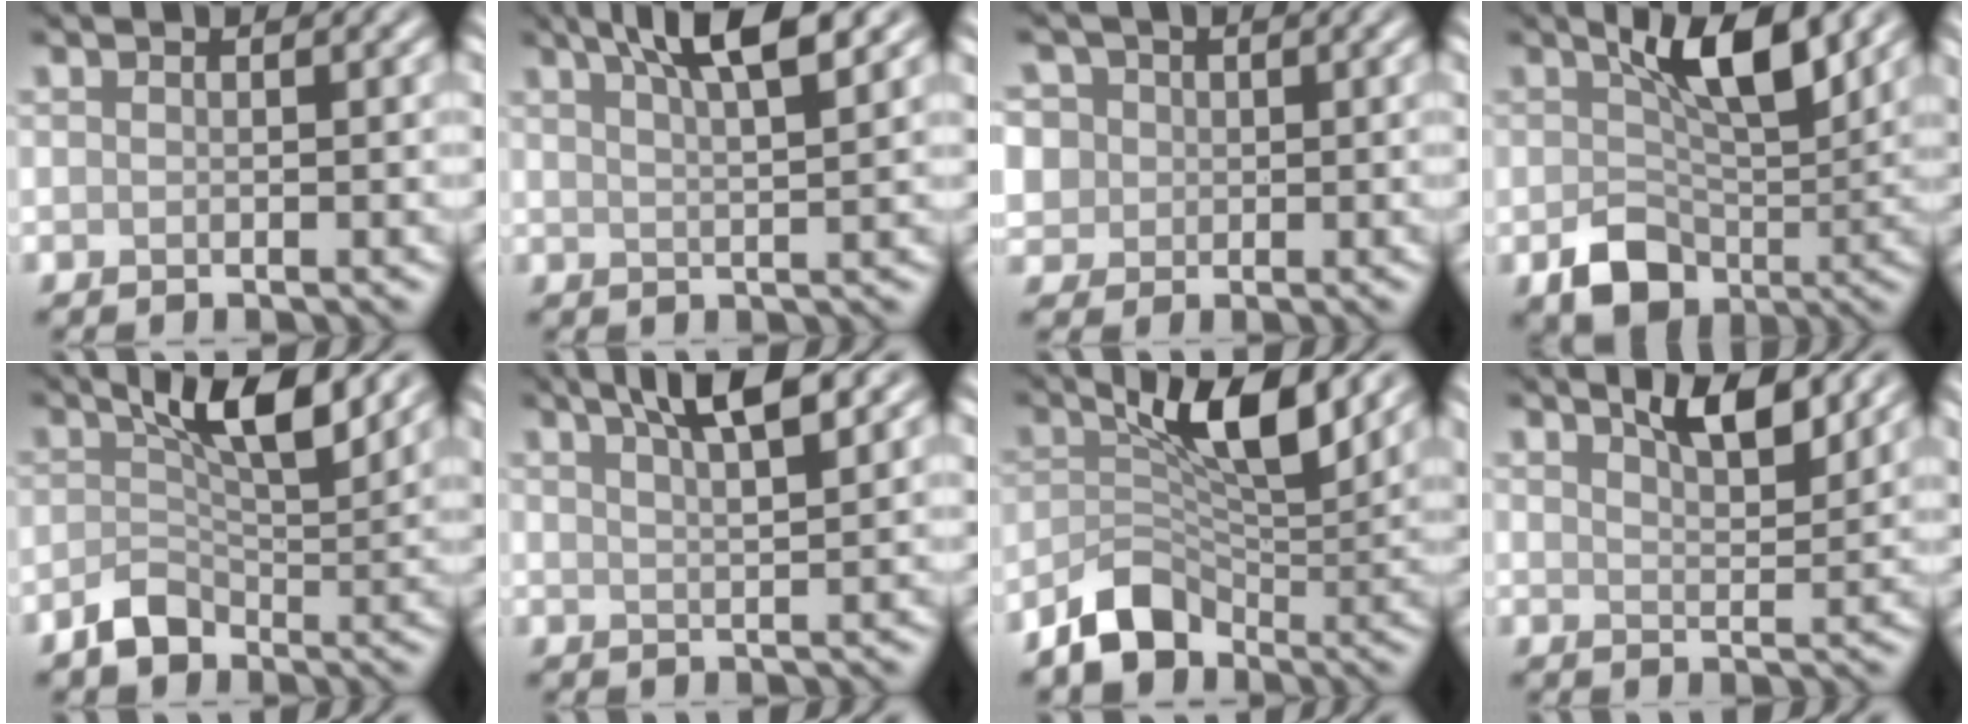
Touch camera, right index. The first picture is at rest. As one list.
[{"total": 5.8, "force": [3.5, 1.3, 4.4], "torque": [-0.058, 0.020, 0.050]}, {"total": 6.3, "force": [2.0, 5.3, 2.5], "torque": [-0.059, 0.028, 0.016]}, {"total": 6.5, "force": [0.6, 4.0, 5.0], "torque": [-0.082, -0.010, 0.014]}, {"total": 4.3, "force": [0.0, 2.3, 3.6], "torque": [-0.058, 0.006, 0.000]}, {"total": 5.0, "force": [3.2, 1.2, 3.8], "torque": [-0.051, 0.017, 0.047]}, {"total": 5.5, "force": [-1.1, 3.3, 4.3], "torque": [-0.058, 0.006, -0.020]}, {"total": 4.0, "force": [2.8, 1.1, 2.6], "torque": [-0.036, 0.005, 0.038]}]